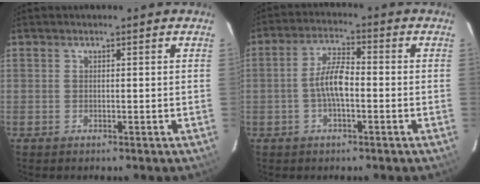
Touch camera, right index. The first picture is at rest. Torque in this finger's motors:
{"motor_torque": [1.16, -0.24, 0.61, 0.16]}